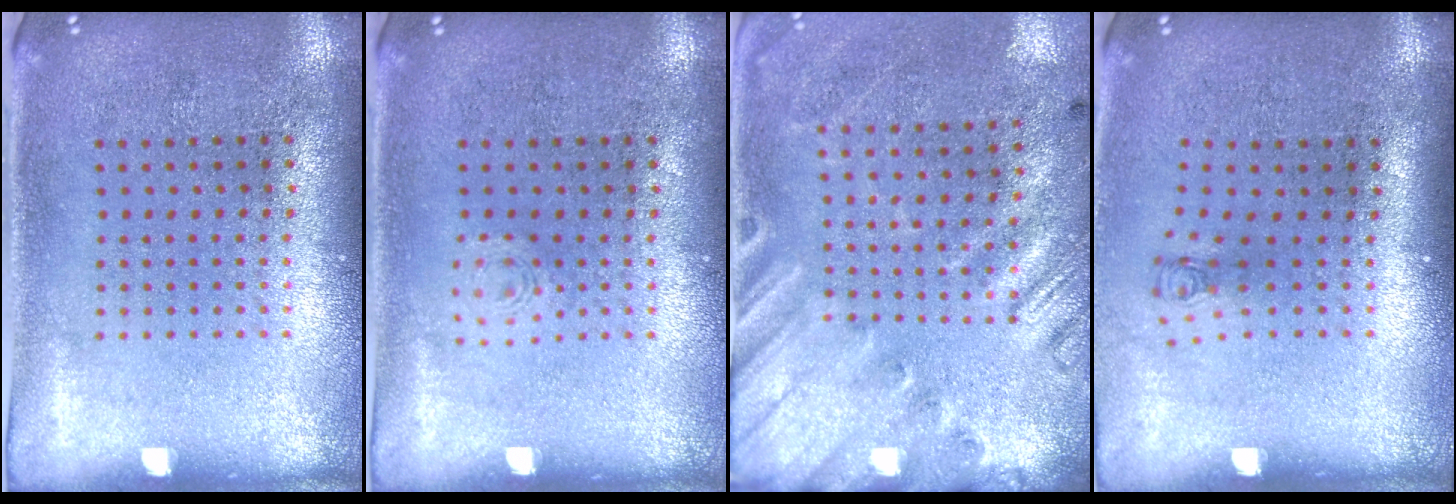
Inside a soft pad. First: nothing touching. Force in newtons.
{"total": 0.7, "press": 0.7, "slide": 0.2}
{"total": 2.7, "press": 1.9, "slide": 1.9}
{"total": 0.7, "press": 0.4, "slide": 0.6}